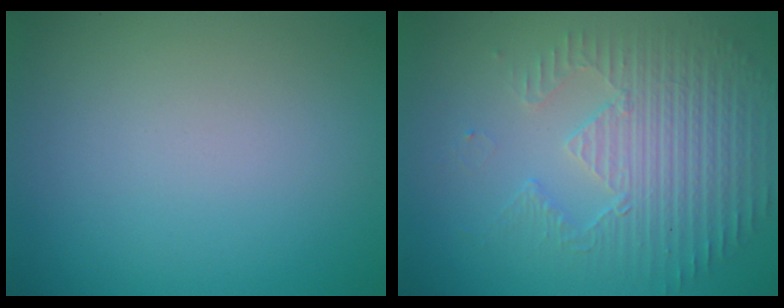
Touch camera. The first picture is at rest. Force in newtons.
{"total": 3.8, "press": 3.6, "slide": 1.3}